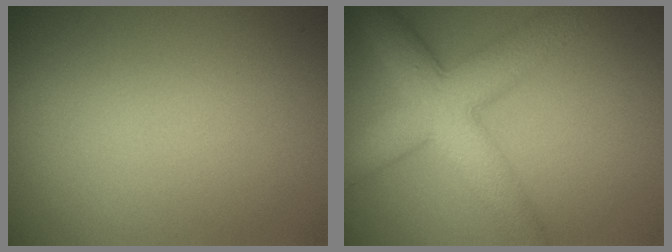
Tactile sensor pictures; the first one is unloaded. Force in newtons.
{"total": 8.0, "press": 8.0, "slide": 0.2}